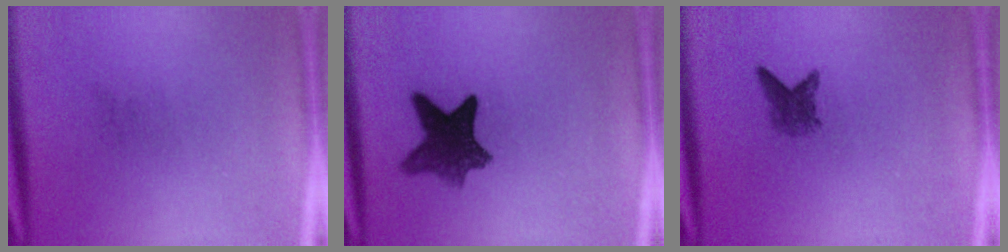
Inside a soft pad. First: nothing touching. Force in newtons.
{"total": 8.3}
{"total": 2.3}